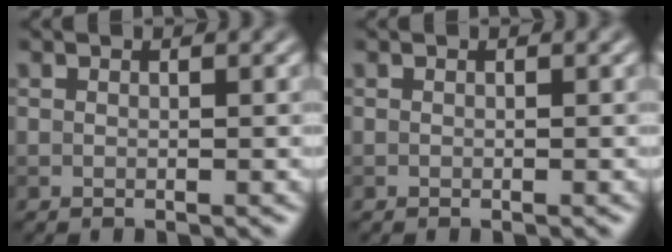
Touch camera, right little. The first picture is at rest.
{"total": 0.0}